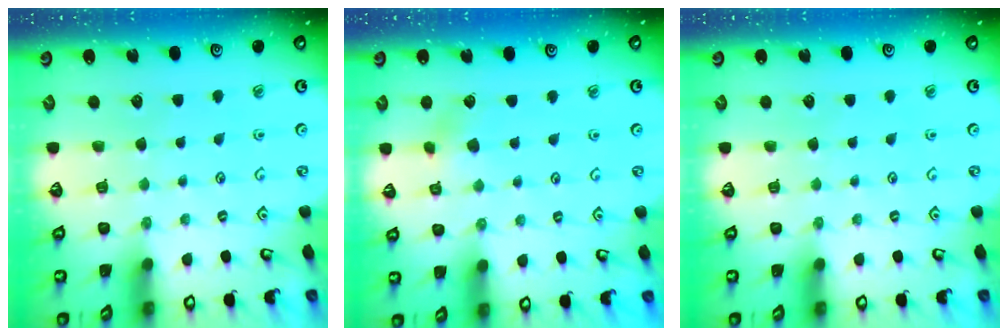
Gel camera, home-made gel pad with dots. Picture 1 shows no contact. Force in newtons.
{"total": 3.3, "press": 3.3, "slide": 0.3}
{"total": 0.0}